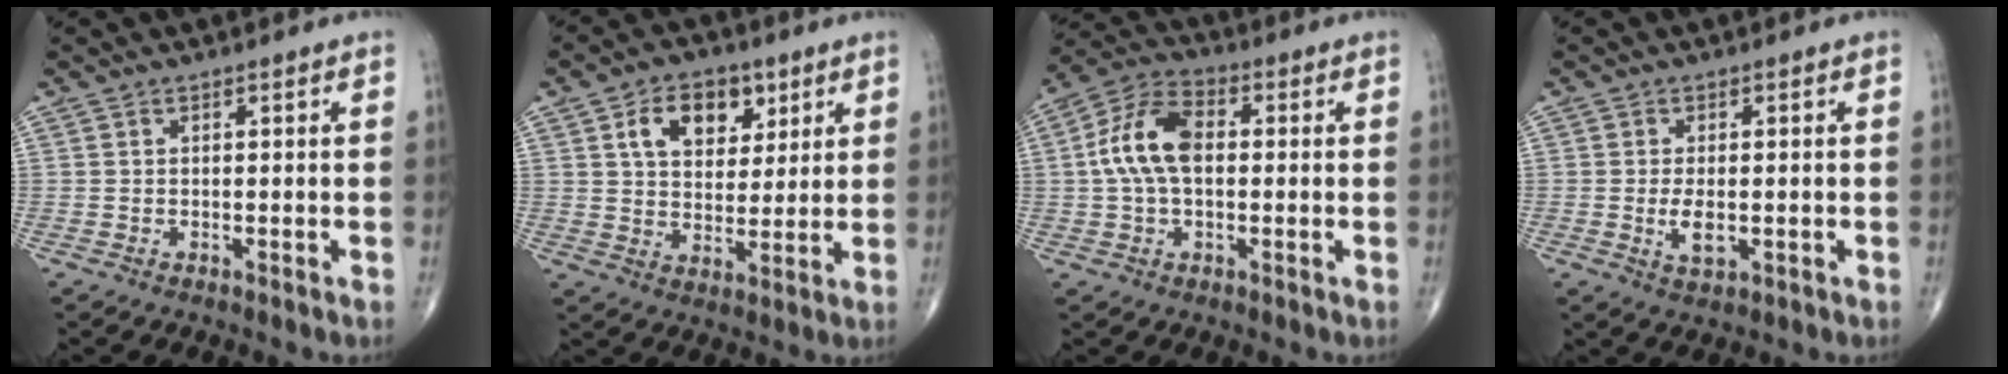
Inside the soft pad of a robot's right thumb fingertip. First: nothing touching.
{"total": 10.8, "force": [4.6, 7.1, 6.7], "torque": [-0.070, -0.014, 0.076]}
{"total": 11.1, "force": [0.7, 6.6, 9.0], "torque": [-0.177, 0.028, 0.006]}
{"total": 4.1, "force": [-0.6, 2.0, 3.5], "torque": [-0.064, -0.006, -0.009]}